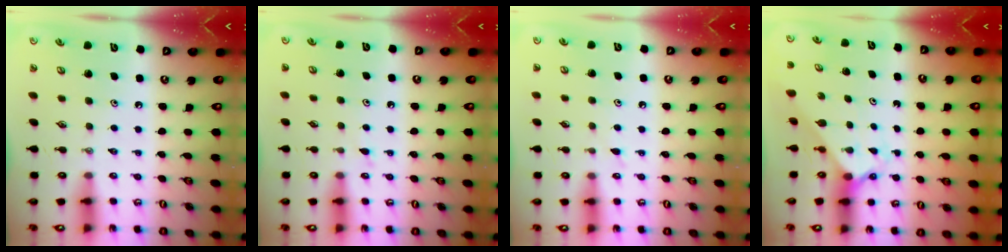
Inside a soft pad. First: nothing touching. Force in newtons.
{"total": 6.0, "press": 6.0, "slide": 0.5}
{"total": 6.4, "press": 6.4, "slide": 0.7}
{"total": 2.1, "press": 2.1, "slide": 0.2}